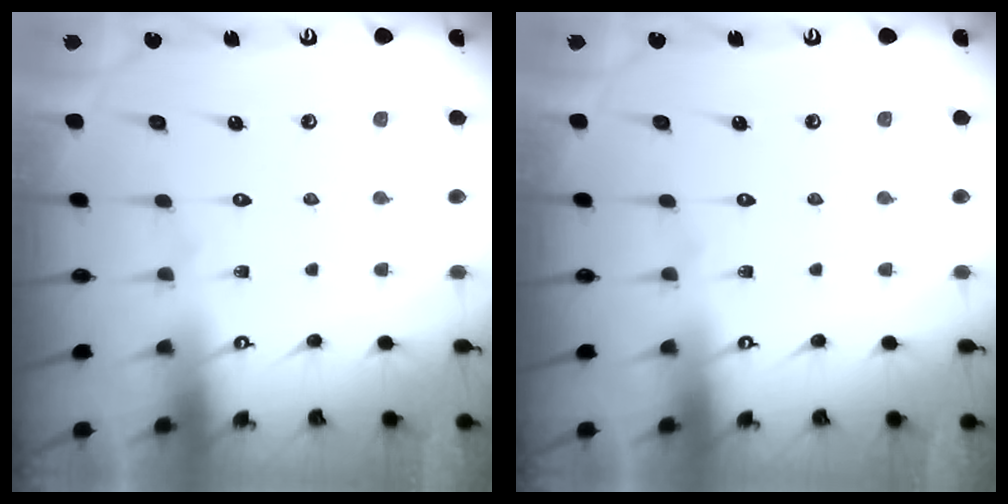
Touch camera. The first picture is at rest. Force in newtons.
{"total": 0.0}